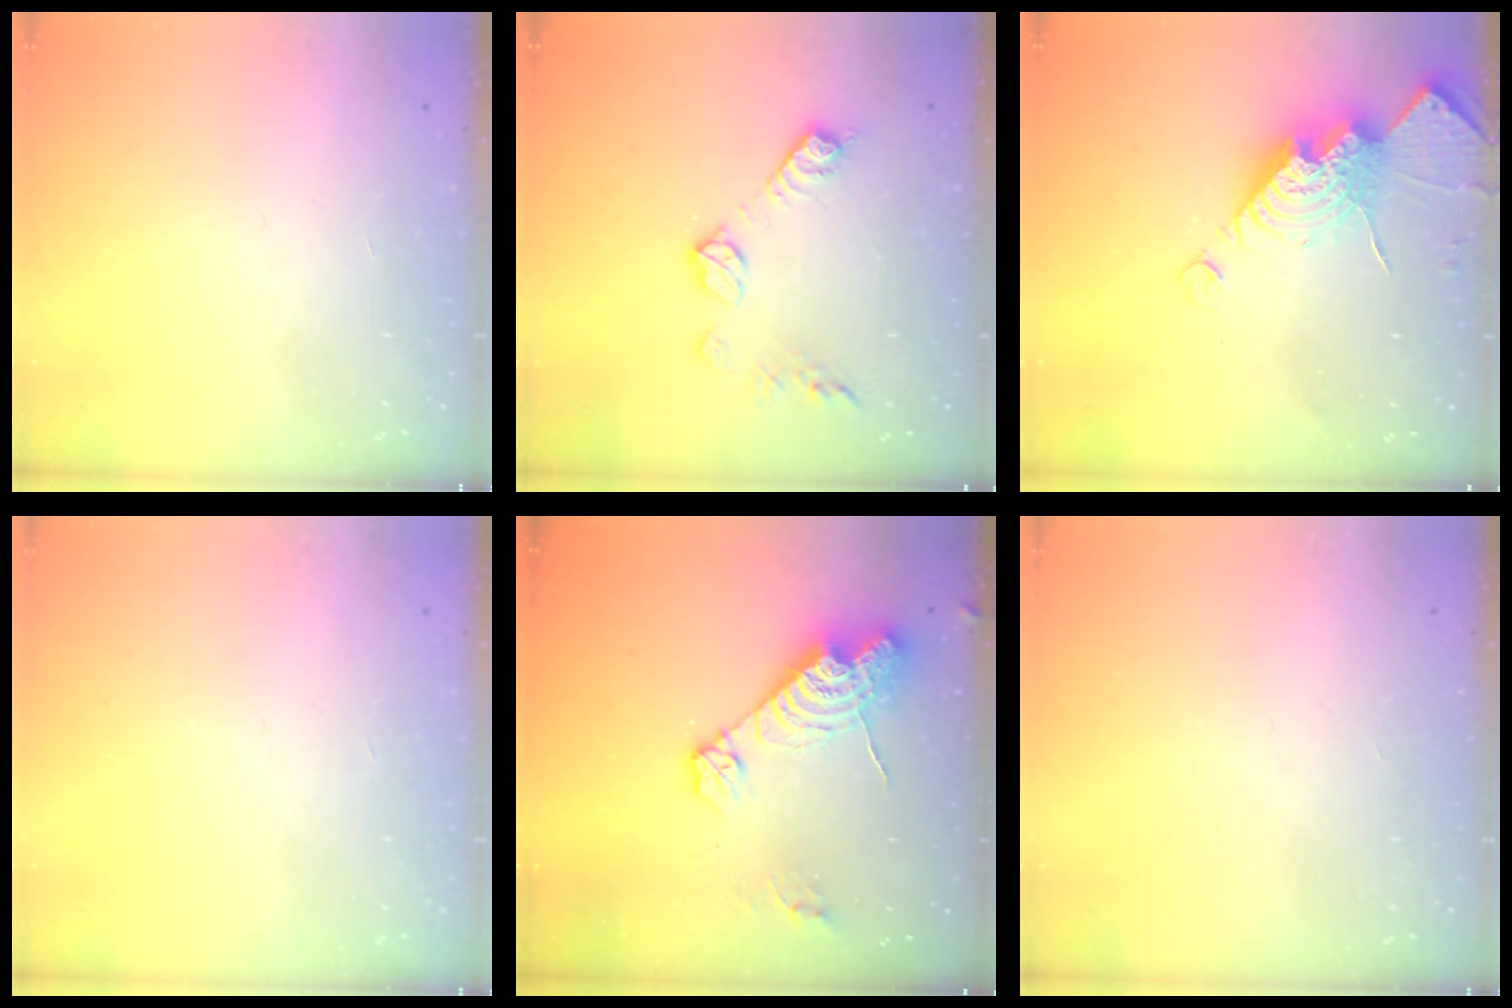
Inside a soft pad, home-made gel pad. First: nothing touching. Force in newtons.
{"total": 10.2, "press": 10.2, "slide": 0.2}
{"total": 14.6, "press": 14.6, "slide": 1.1}
{"total": 0.0}
{"total": 13.9, "press": 13.8, "slide": 1.3}
{"total": 0.0}